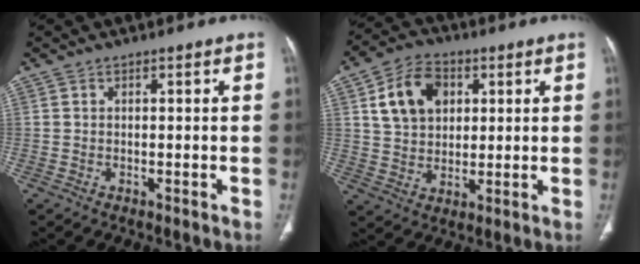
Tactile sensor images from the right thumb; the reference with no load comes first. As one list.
[{"total": 11.4, "force": [3.7, 8.3, 7.0], "torque": [-0.100, 0.001, 0.066]}]